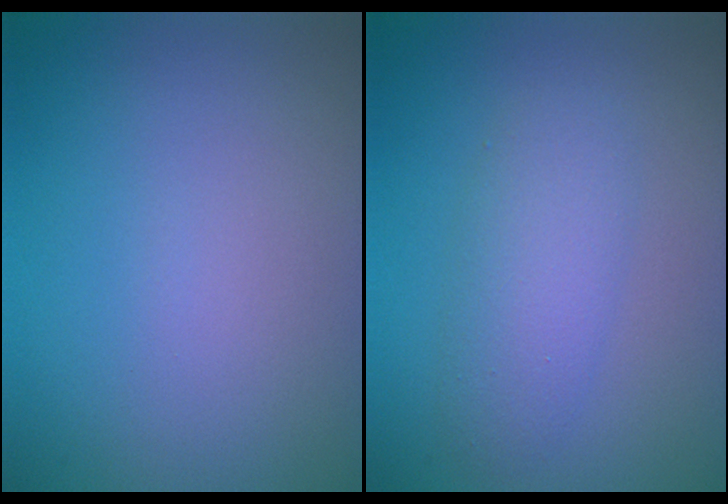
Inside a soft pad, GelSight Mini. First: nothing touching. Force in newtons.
{"total": 3.1, "press": 3.1, "slide": 0.1}